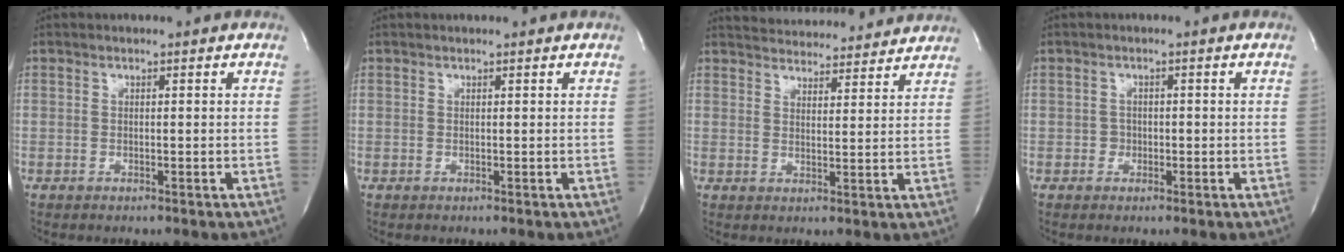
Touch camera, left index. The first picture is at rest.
{"total": 1.0, "force": [1.0, 0.0, 0.3], "torque": [-0.006, 0.010, 0.015]}
{"total": 13.7, "force": [13.2, 2.6, 2.7], "torque": [-0.035, 0.012, 0.169]}
{"total": 1.1, "force": [-0.5, 1.0, 0.2], "torque": [0.004, 0.002, -0.011]}